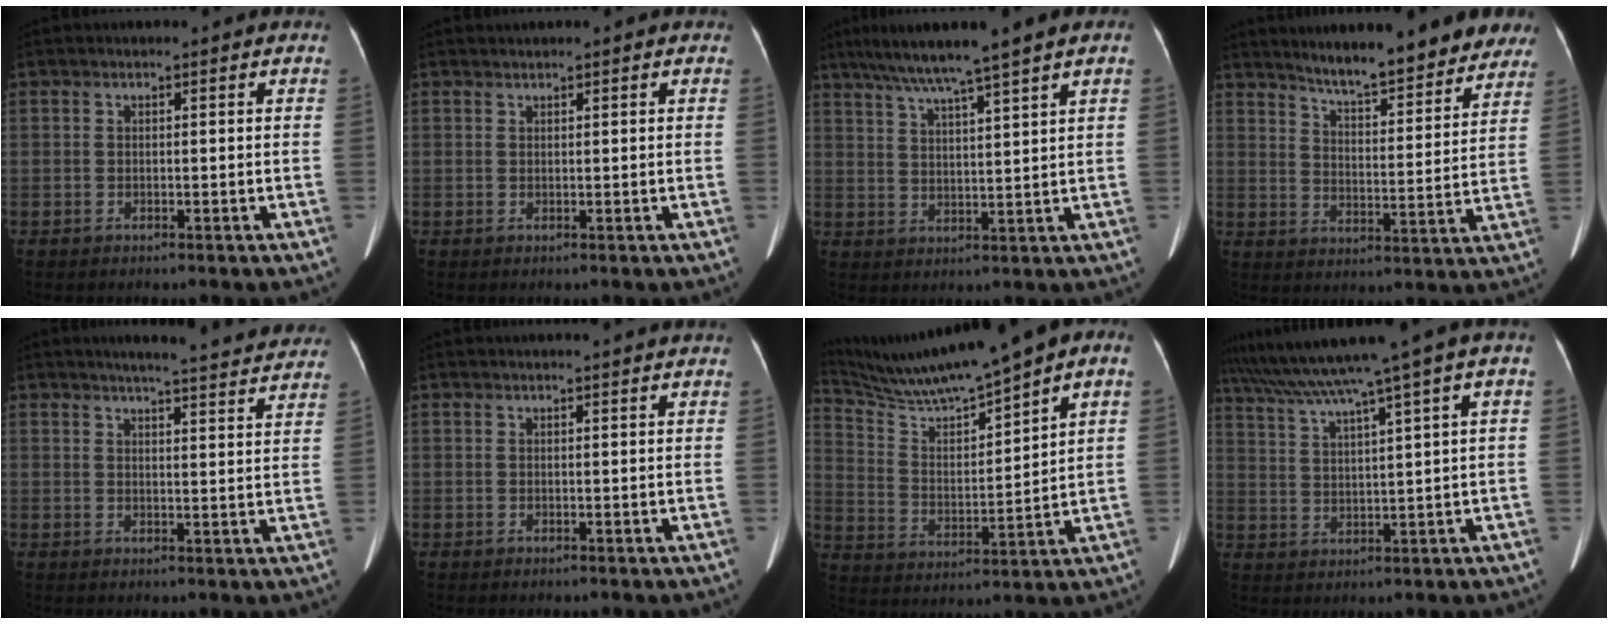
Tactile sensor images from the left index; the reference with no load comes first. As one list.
[{"total": 1.5, "force": [1.3, 0.3, 0.7], "torque": [-0.009, 0.020, 0.021]}, {"total": 9.4, "force": [7.0, -1.1, 6.1], "torque": [-0.105, 0.021, 0.119]}, {"total": 15.4, "force": [13.4, 2.5, 7.1], "torque": [-0.089, -0.008, 0.184]}, {"total": 15.6, "force": [14.4, 1.0, 5.9], "torque": [-0.074, -0.008, 0.166]}, {"total": 4.7, "force": [4.4, -0.4, 1.5], "torque": [-0.018, 0.014, 0.043]}, {"total": 14.5, "force": [12.1, -0.5, 7.9], "torque": [-0.149, 0.014, 0.219]}, {"total": 12.4, "force": [9.0, -2.3, 8.2], "torque": [-0.141, 0.017, 0.144]}]